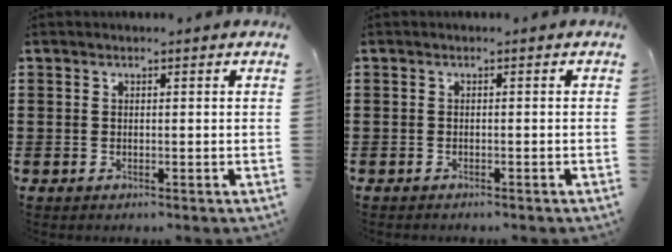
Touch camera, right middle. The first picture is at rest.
{"total": 0.6, "force": [-0.6, 0.1, 0.0], "torque": [-0.001, 0.002, -0.014]}